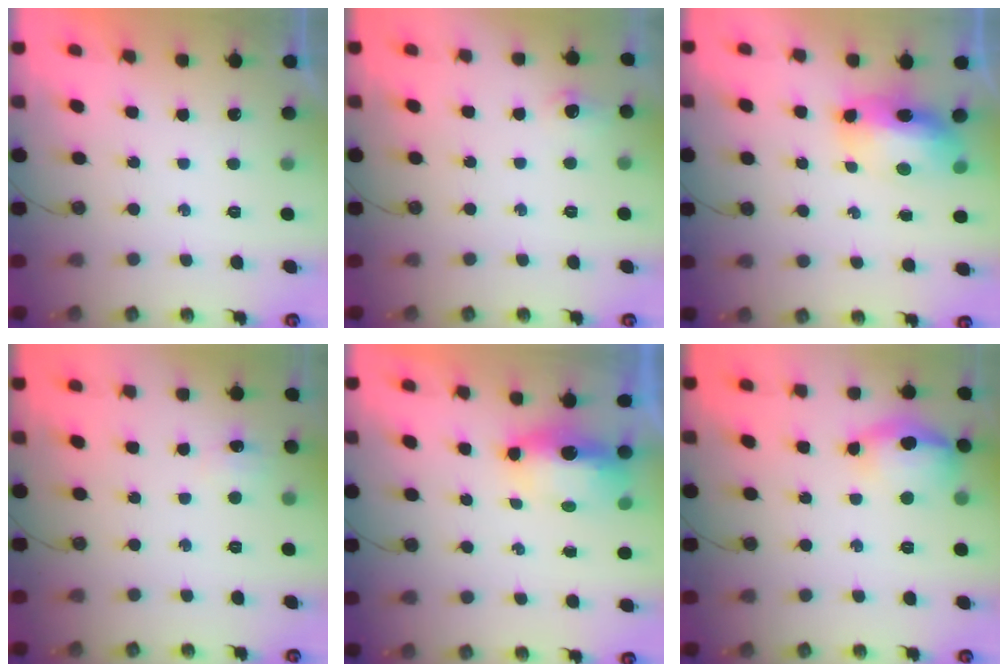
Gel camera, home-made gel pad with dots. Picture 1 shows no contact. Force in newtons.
{"total": 5.9, "press": 5.8, "slide": 1.1}
{"total": 10.8, "press": 10.7, "slide": 1.1}
{"total": 5.8, "press": 5.7, "slide": 0.8}
{"total": 10.8, "press": 8.3, "slide": 7.0}
{"total": 20.0, "press": 15.4, "slide": 12.7}